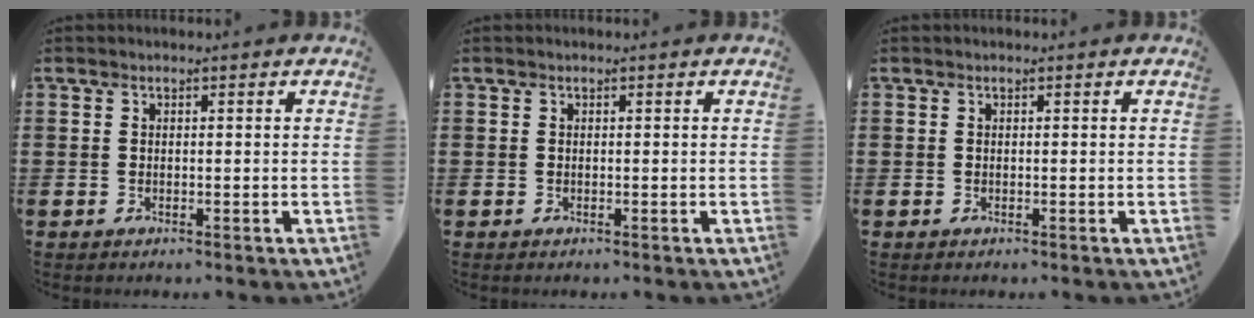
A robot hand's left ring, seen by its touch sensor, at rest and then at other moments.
{"total": 0.0}
{"total": 0.0}